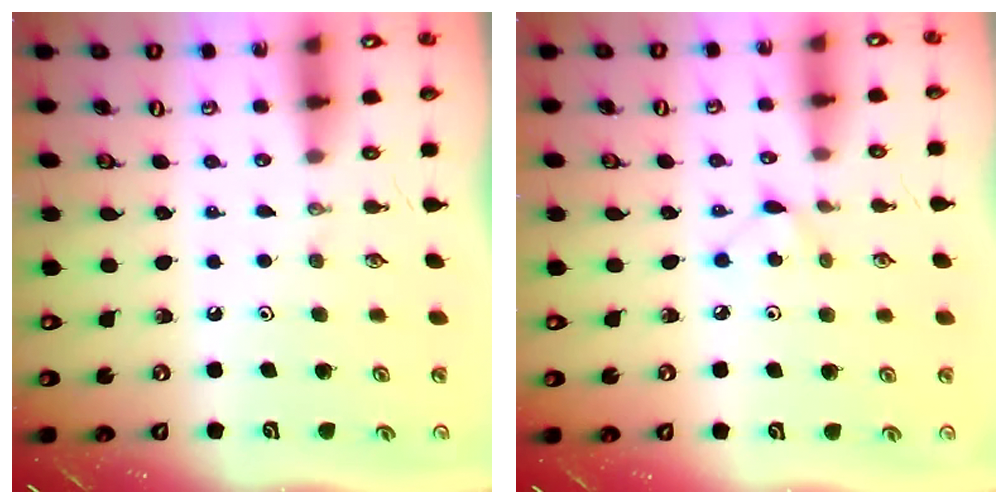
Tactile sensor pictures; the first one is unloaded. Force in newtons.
{"total": 3.9, "press": 3.9, "slide": 0.5}